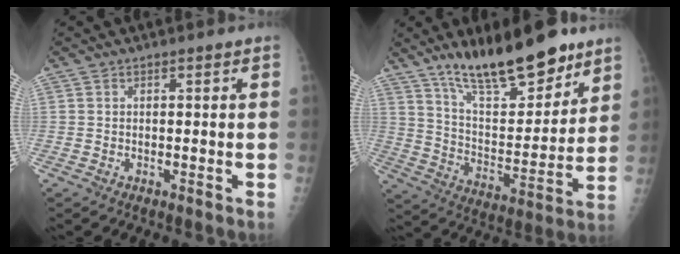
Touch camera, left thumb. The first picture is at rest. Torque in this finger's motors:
{"motor_torque": [0.75, 0.58, 1.46, -1.32, 0.26]}